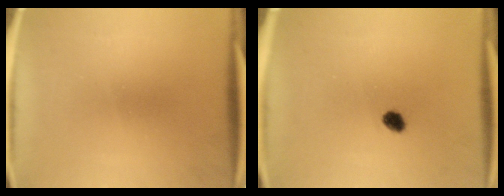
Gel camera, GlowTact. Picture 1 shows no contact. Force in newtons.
{"total": 2.2}